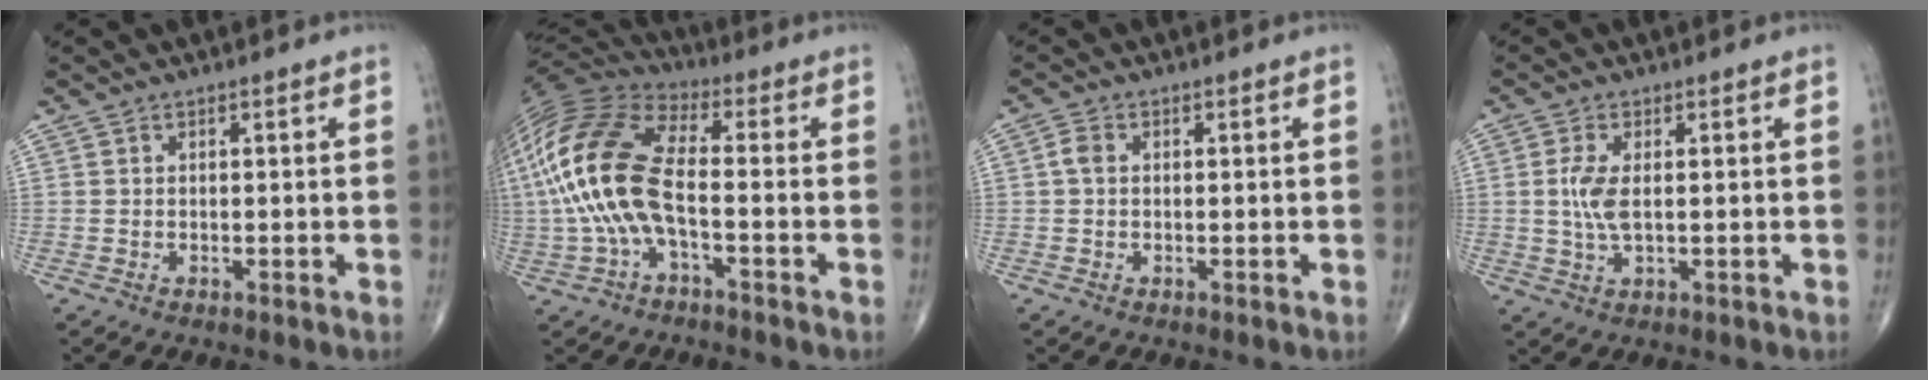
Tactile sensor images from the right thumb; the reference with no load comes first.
{"total": 18.2, "force": [-2.4, 7.9, 16.3], "torque": [-0.360, 0.032, -0.052]}
{"total": 2.0, "force": [0.1, 1.4, 1.4], "torque": [-0.028, 0.005, -0.001]}
{"total": 4.6, "force": [0.4, 1.8, 4.2], "torque": [-0.100, -0.004, 0.009]}